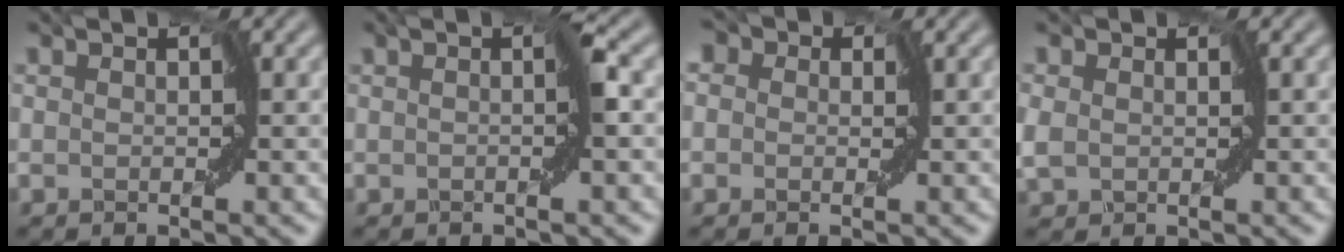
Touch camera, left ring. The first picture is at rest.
{"total": 1.3, "force": [-0.2, -0.3, 1.3], "torque": [-0.027, 0.002, -0.007]}
{"total": 3.6, "force": [1.3, 2.8, 1.8], "torque": [-0.007, 0.013, -0.025]}
{"total": 1.9, "force": [0.2, 1.7, 0.9], "torque": [-0.015, 0.000, -0.003]}